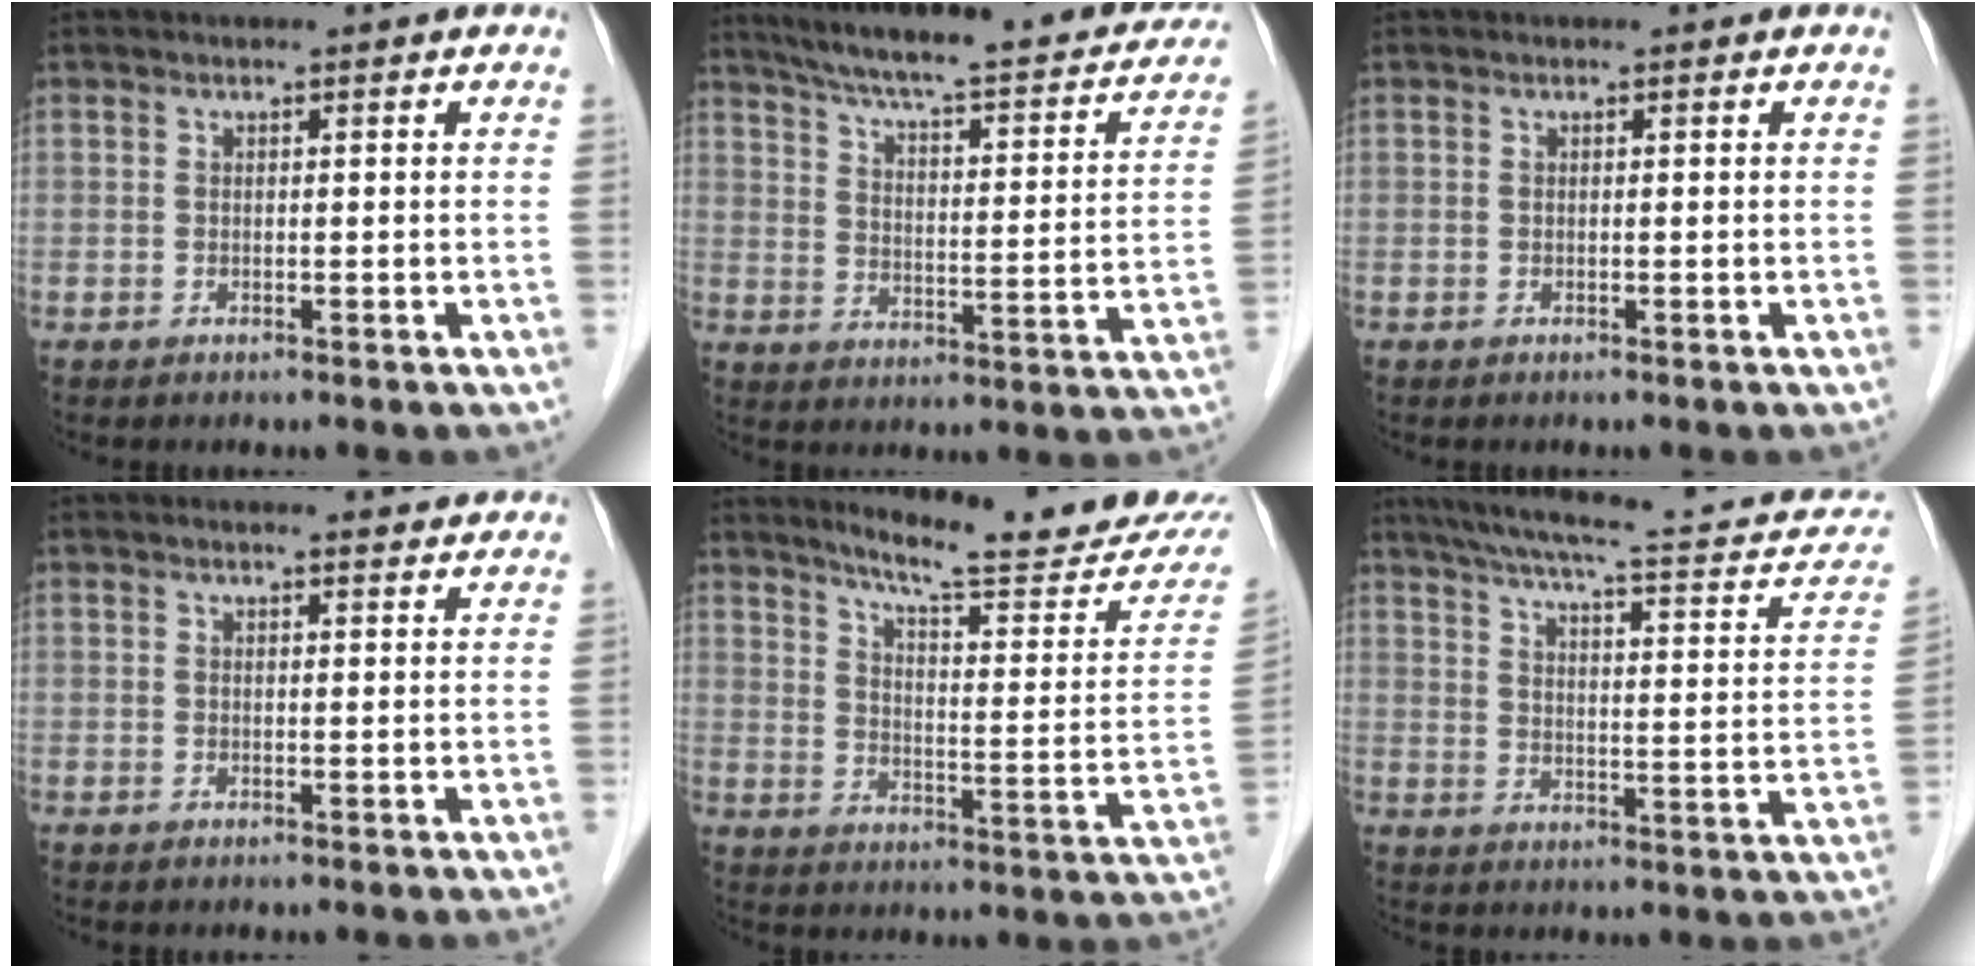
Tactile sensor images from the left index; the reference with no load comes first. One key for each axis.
{"total": 26.9, "fx": 22.6, "fy": 4.4, "fz": 13.9, "tx": -0.207, "ty": -0.016, "tz": 0.288}
{"total": 0.0}
{"total": 2.1, "fx": 2.1, "fy": 0.4, "fz": 0.3, "tx": -0.012, "ty": 0.001, "tz": 0.024}
{"total": 19.1, "fx": 17.1, "fy": 0.8, "fz": 8.4, "tx": -0.116, "ty": -0.069, "tz": 0.219}
{"total": 22.4, "fx": 19.1, "fy": 3.8, "fz": 11.0, "tx": -0.158, "ty": 0.005, "tz": 0.243}